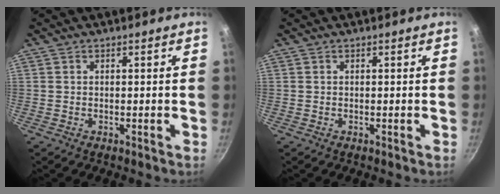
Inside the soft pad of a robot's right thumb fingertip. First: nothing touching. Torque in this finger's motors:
{"motor_torque": [-0.02, 0.02, 0.00, 0.00, 0.00]}